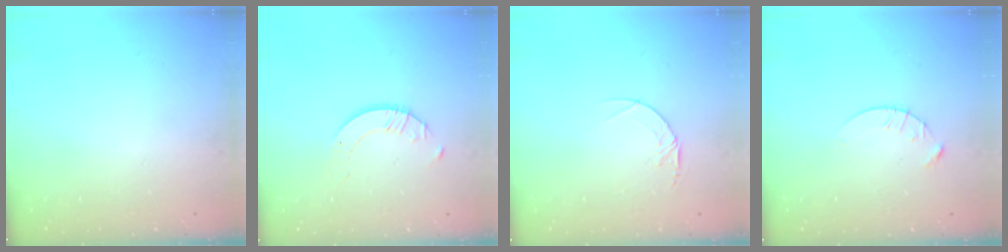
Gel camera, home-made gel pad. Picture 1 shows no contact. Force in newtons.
{"total": 2.0, "press": 2.0, "slide": 0.2}
{"total": 4.6, "press": 4.6, "slide": 0.4}
{"total": 4.3, "press": 4.2, "slide": 0.5}